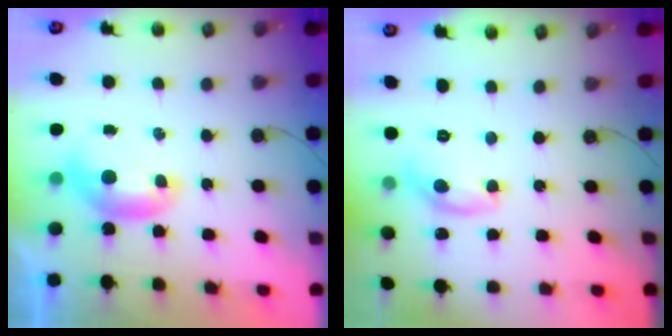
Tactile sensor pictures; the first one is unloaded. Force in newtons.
{"total": 8.2, "press": 8.2, "slide": 0.5}